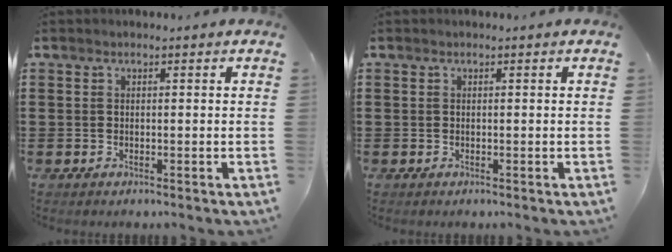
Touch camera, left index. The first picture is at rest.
{"total": 0.0}